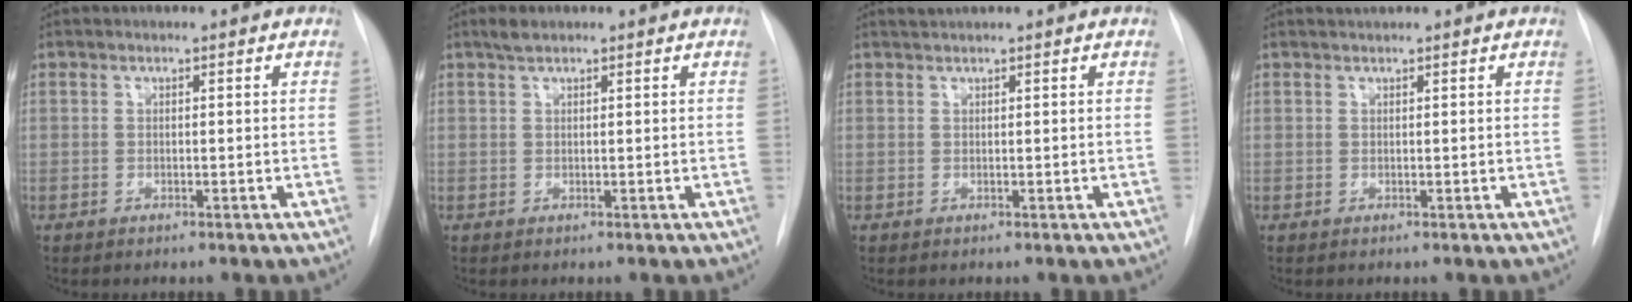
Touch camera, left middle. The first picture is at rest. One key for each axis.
{"total": 1.6, "fx": 1.3, "fy": 0.5, "fz": 0.9, "tx": -0.022, "ty": 0.007, "tz": 0.025}
{"total": 0.9, "fx": 0.8, "fy": -0.3, "fz": 0.2, "tx": -0.009, "ty": 0.005, "tz": 0.021}
{"total": 0.7, "fx": 0.7, "fy": -0.1, "fz": 0.1, "tx": -0.010, "ty": 0.005, "tz": 0.016}